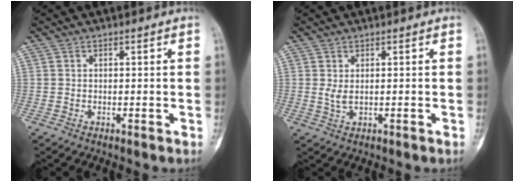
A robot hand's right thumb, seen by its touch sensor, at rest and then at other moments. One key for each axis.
{"total": 1.9, "fx": 0.2, "fy": 0.6, "fz": 1.8, "tx": -0.041, "ty": -0.001, "tz": 0.011}